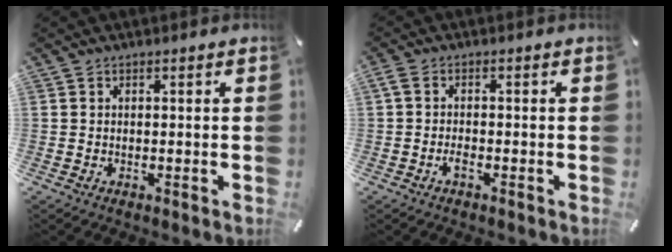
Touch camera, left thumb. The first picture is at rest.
{"total": 2.2, "force": [-1.1, 0.7, 1.7], "torque": [-0.044, -0.001, -0.025]}